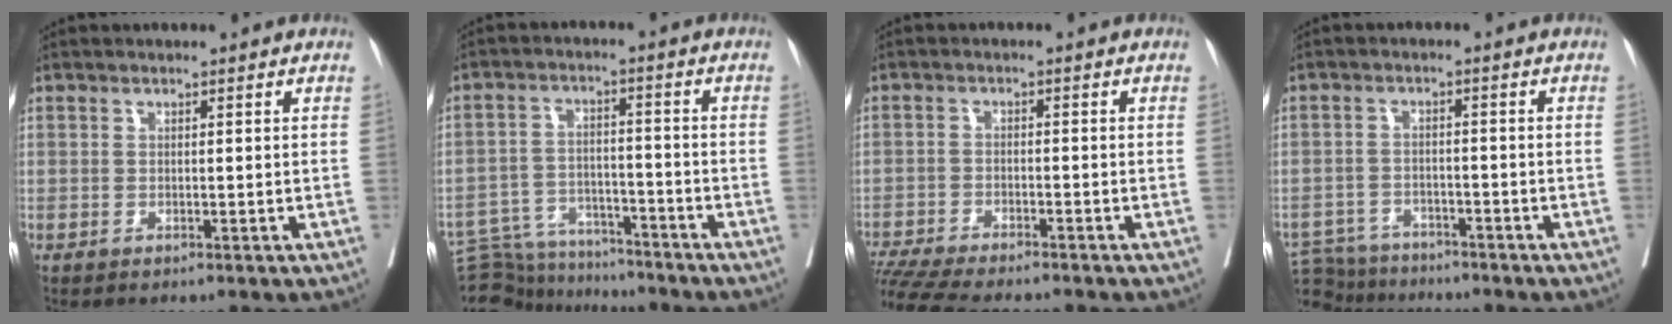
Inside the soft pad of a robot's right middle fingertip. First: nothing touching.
{"total": 12.2, "force": [-11.8, 2.5, 1.9], "torque": [-0.036, 0.014, -0.186]}
{"total": 13.4, "force": [-11.9, 1.4, 6.0], "torque": [-0.104, -0.016, -0.184]}
{"total": 7.9, "force": [-7.6, 2.0, 0.6], "torque": [-0.012, 0.004, -0.126]}